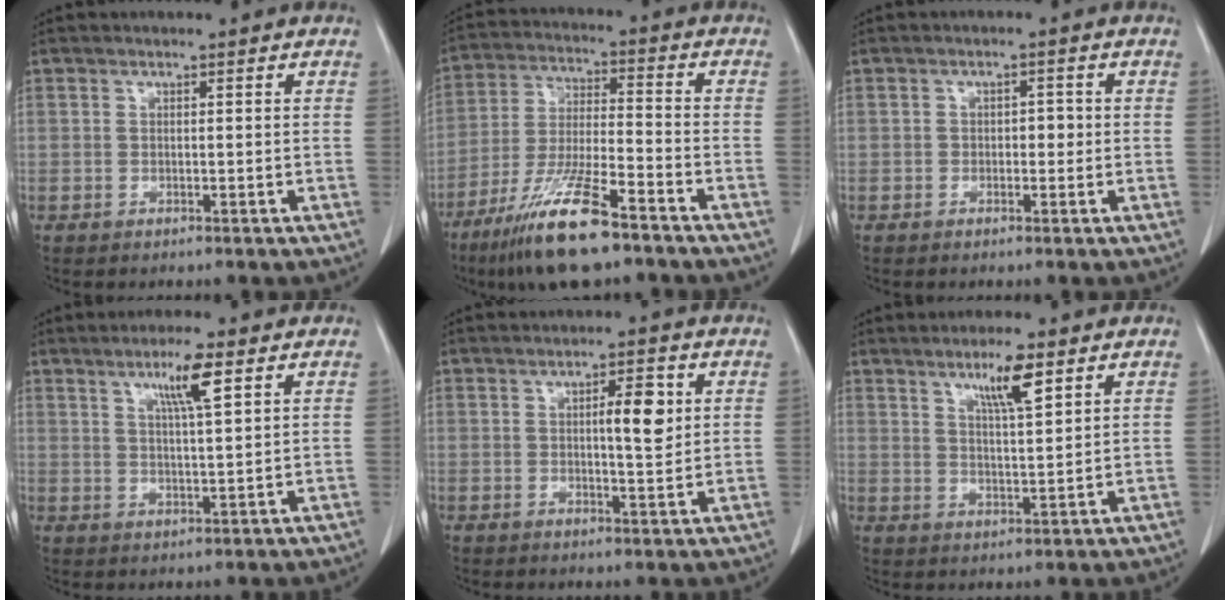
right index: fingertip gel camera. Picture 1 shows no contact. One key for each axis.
{"total": 13.9, "fx": -9.3, "fy": 1.6, "fz": 10.1, "tx": -0.205, "ty": -0.034, "tz": -0.170}
{"total": 1.8, "fx": -0.1, "fy": 1.2, "fz": 1.3, "tx": -0.012, "ty": 0.008, "tz": -0.001}
{"total": 6.0, "fx": 3.1, "fy": 0.0, "fz": 5.1, "tx": -0.090, "ty": -0.001, "tz": 0.053}
{"total": 5.1, "fx": 1.3, "fy": 1.1, "fz": 4.8, "tx": -0.072, "ty": 0.003, "tz": 0.021}
{"total": 6.3, "fx": 3.7, "fy": 0.5, "fz": 5.1, "tx": -0.089, "ty": -0.004, "tz": 0.066}